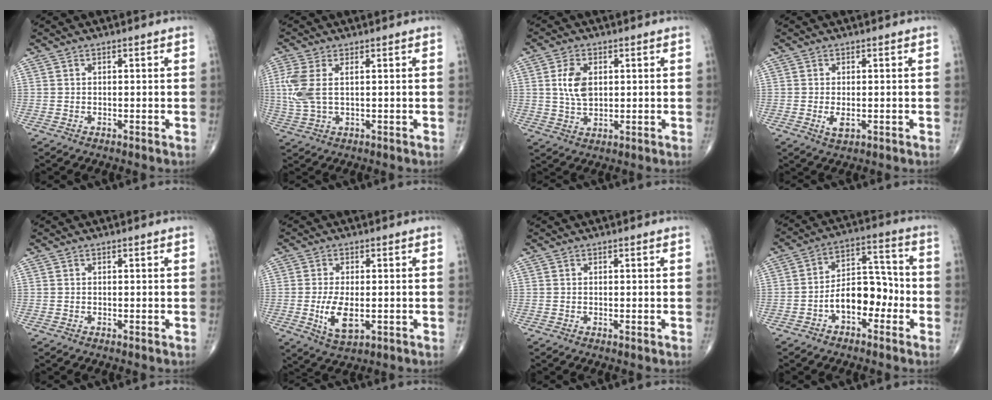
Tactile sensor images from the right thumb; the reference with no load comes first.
{"total": 6.5, "force": [1.1, 3.0, 5.7], "torque": [-0.163, 0.002, 0.026]}
{"total": 6.2, "force": [1.2, 3.7, 4.8], "torque": [-0.088, -0.006, 0.021]}
{"total": 2.4, "force": [-0.5, 1.2, 2.1], "torque": [-0.039, -0.006, -0.007]}
{"total": 0.0}
{"total": 6.8, "force": [-1.2, 3.3, 5.9], "torque": [-0.109, -0.011, -0.015]}
{"total": 0.0}
{"total": 10.4, "force": [-3.6, 6.2, 7.5], "torque": [-0.094, 0.049, -0.067]}